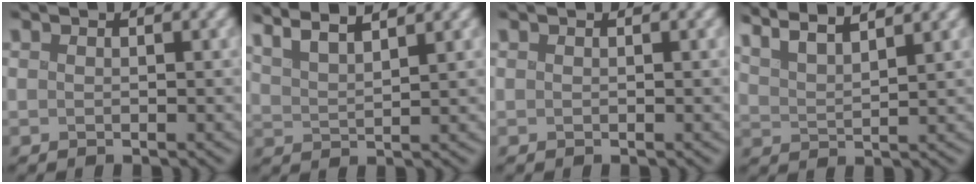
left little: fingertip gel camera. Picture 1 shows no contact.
{"total": 6.6, "force": [5.0, 1.6, 4.1], "torque": [-0.095, 0.030, 0.063]}
{"total": 0.0}
{"total": 8.7, "force": [6.6, 2.3, 5.2], "torque": [-0.110, 0.034, 0.077]}